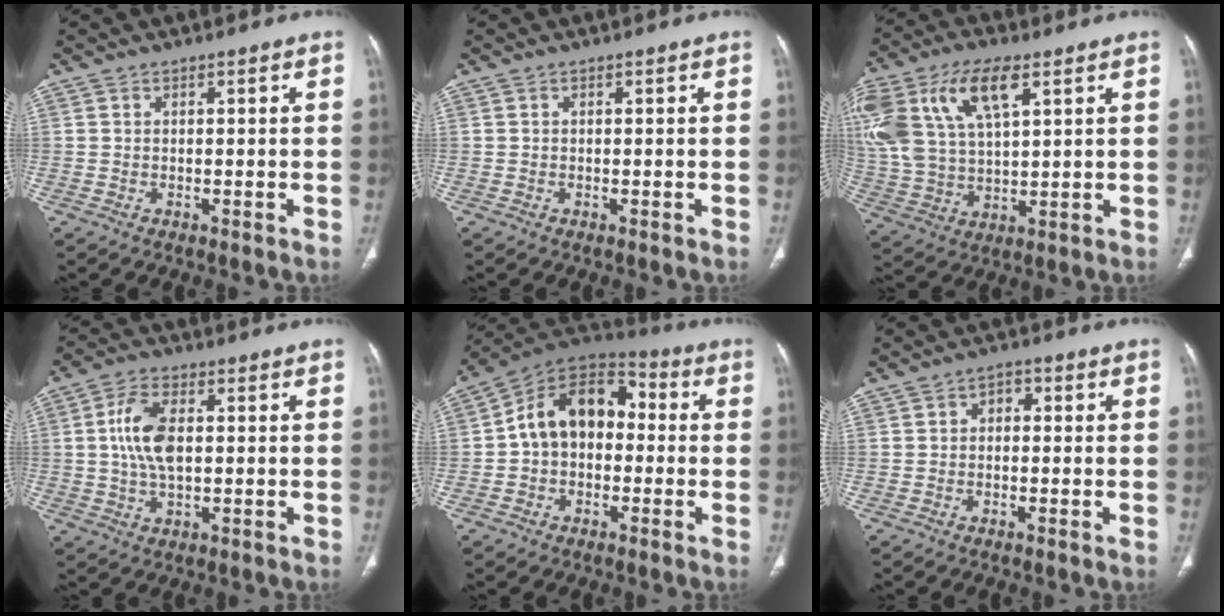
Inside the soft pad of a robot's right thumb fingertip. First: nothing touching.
{"total": 0.0}
{"total": 20.9, "force": [8.6, 10.6, 15.8], "torque": [-0.354, 0.010, 0.166]}
{"total": 8.7, "force": [0.9, 4.6, 7.4], "torque": [-0.147, 0.007, 0.017]}
{"total": 14.3, "force": [0.2, 10.1, 10.2], "torque": [-0.135, 0.048, -0.013]}
{"total": 2.5, "force": [0.2, 1.8, 1.7], "torque": [-0.009, 0.010, -0.006]}